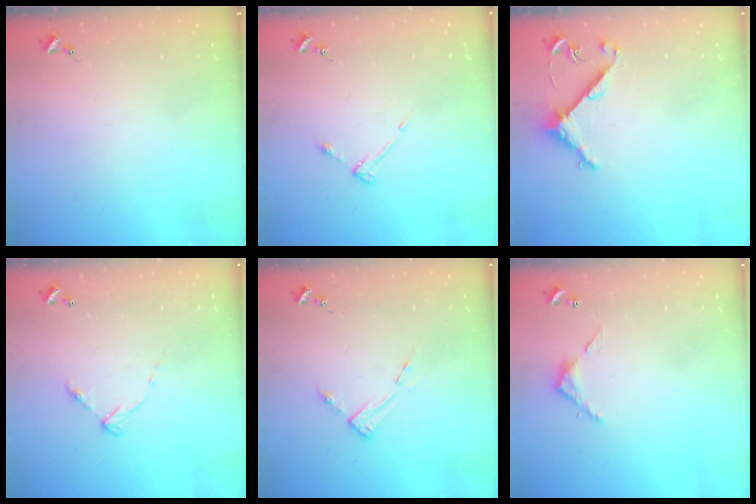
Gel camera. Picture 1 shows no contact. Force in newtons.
{"total": 3.6, "press": 3.6, "slide": 0.5}
{"total": 5.6, "press": 5.6, "slide": 0.2}
{"total": 5.8, "press": 5.8, "slide": 0.4}
{"total": 3.4, "press": 3.4, "slide": 0.4}
{"total": 3.9, "press": 3.9, "slide": 0.3}